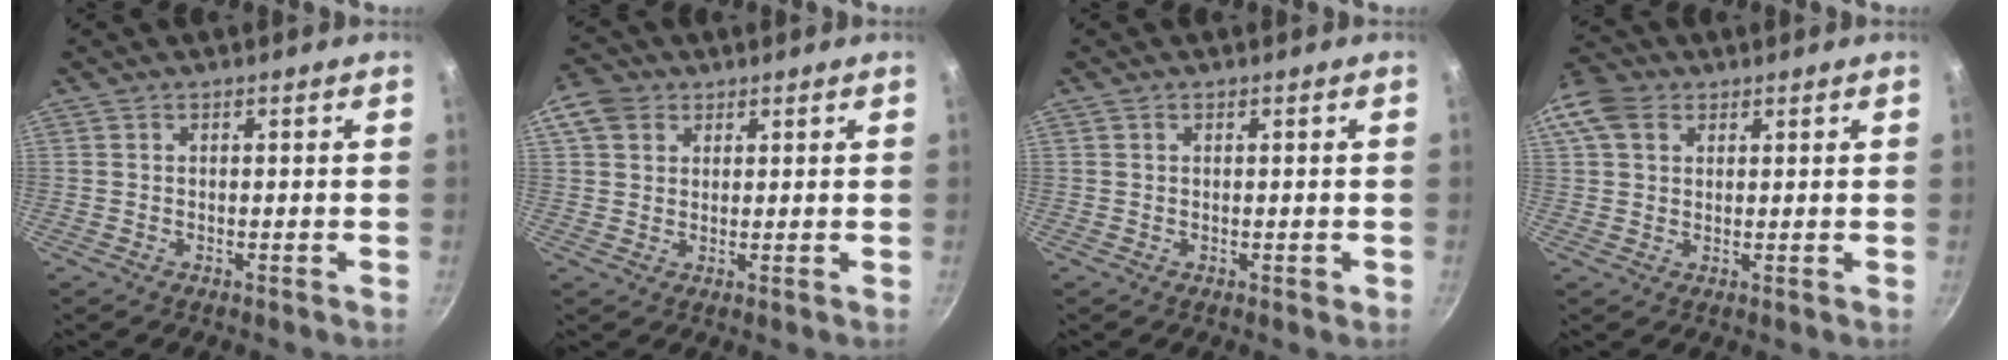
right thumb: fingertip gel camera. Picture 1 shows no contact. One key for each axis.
{"total": 6.0, "fx": 2.5, "fy": 4.8, "fz": 2.6, "tx": -0.031, "ty": 0.003, "tz": 0.037}
{"total": 0.9, "fx": 0.0, "fy": 0.6, "fz": 0.8, "tx": -0.003, "ty": 0.001, "tz": 0.000}
{"total": 9.0, "fx": 3.4, "fy": 6.7, "fz": 5.0, "tx": -0.093, "ty": 0.010, "tz": 0.052}